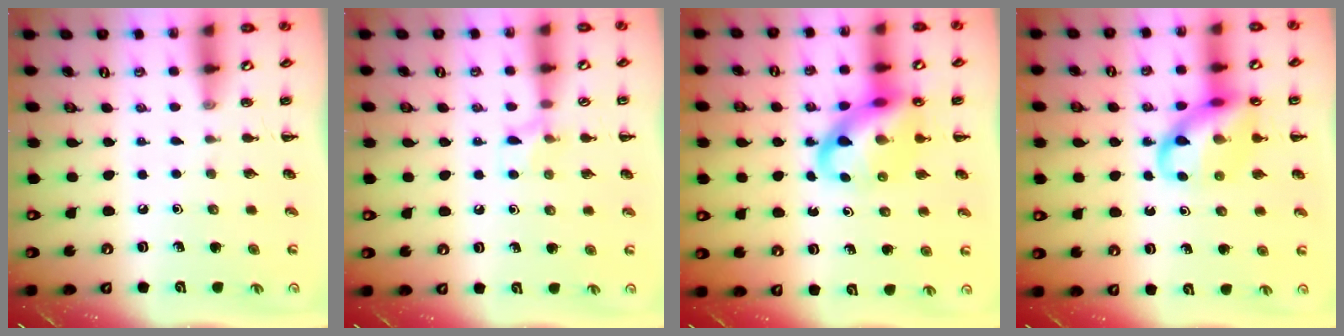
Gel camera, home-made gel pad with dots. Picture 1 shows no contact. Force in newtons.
{"total": 6.8, "press": 6.4, "slide": 2.4}
{"total": 13.8, "press": 13.3, "slide": 3.6}
{"total": 13.8, "press": 13.6, "slide": 2.1}